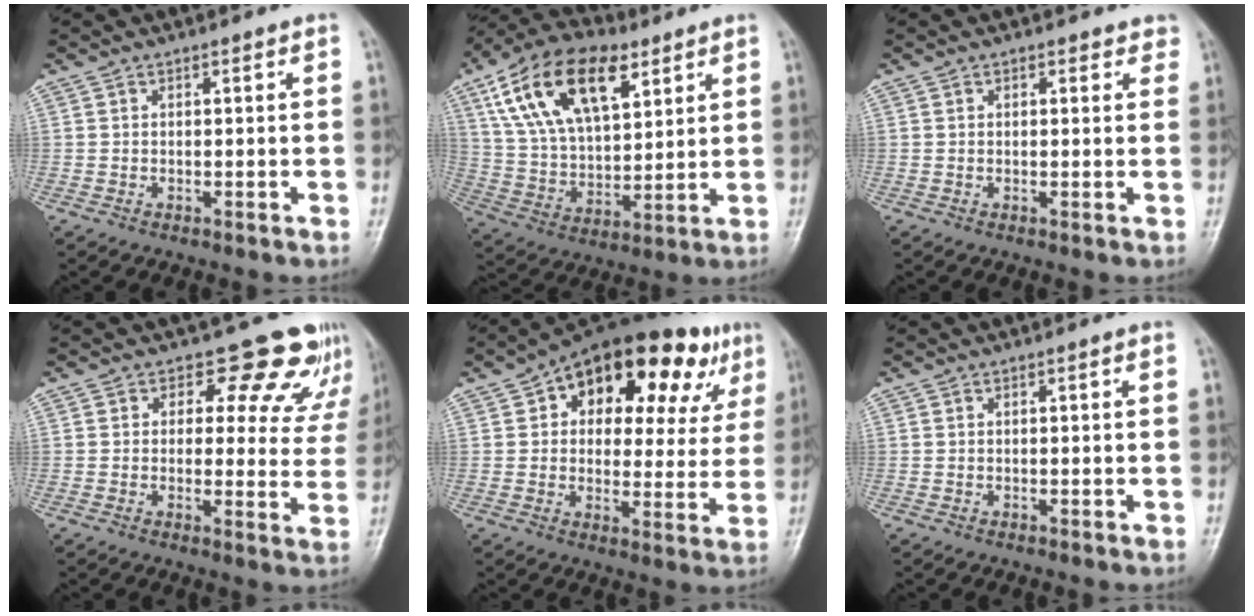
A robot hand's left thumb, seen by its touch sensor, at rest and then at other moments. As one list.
[{"total": 20.6, "force": [9.8, 10.9, 14.5], "torque": [-0.238, -0.015, 0.178]}, {"total": 1.9, "force": [1.2, 1.3, 0.6], "torque": [0.016, -0.003, 0.008]}, {"total": 12.1, "force": [9.7, 6.3, 3.5], "torque": [0.021, -0.055, 0.088]}, {"total": 22.6, "force": [10.5, 11.7, 16.2], "torque": [-0.181, 0.009, 0.147]}, {"total": 0.0}]